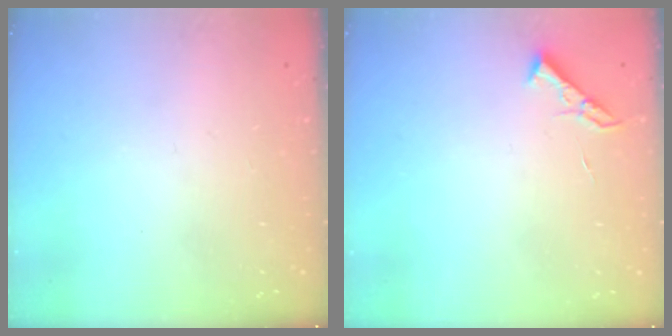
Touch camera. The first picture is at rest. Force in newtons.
{"total": 4.3, "press": 4.2, "slide": 0.7}